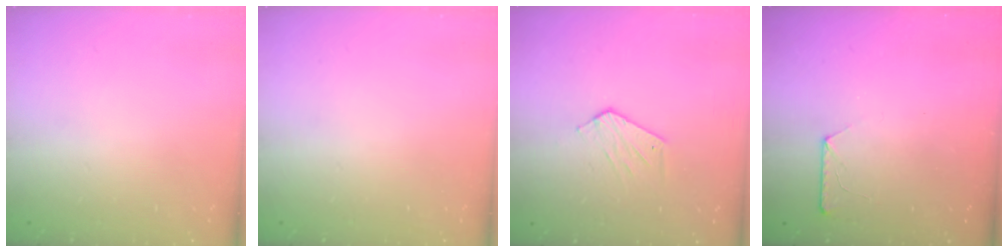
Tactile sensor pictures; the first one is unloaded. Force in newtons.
{"total": 0.0}
{"total": 4.4, "press": 4.4, "slide": 0.3}
{"total": 7.3, "press": 7.2, "slide": 0.8}